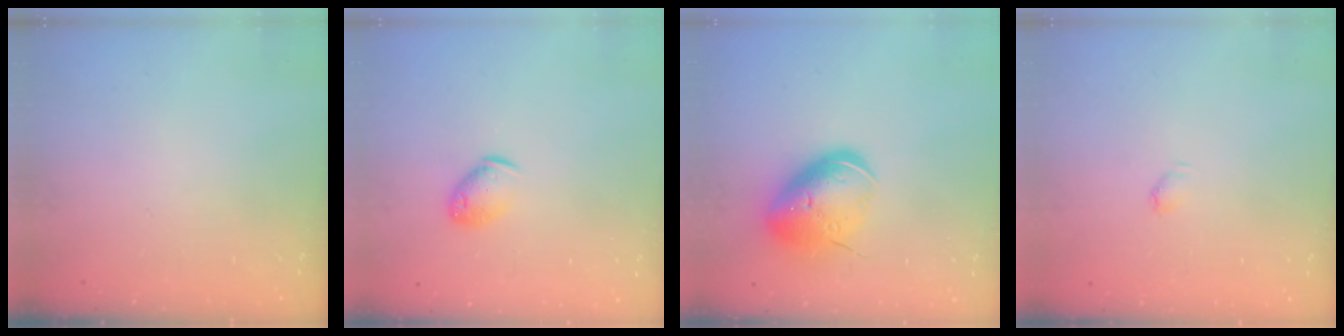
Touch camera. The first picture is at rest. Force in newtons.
{"total": 8.0, "press": 7.9, "slide": 1.4}
{"total": 16.1, "press": 15.8, "slide": 2.8}
{"total": 3.6, "press": 3.5, "slide": 0.7}